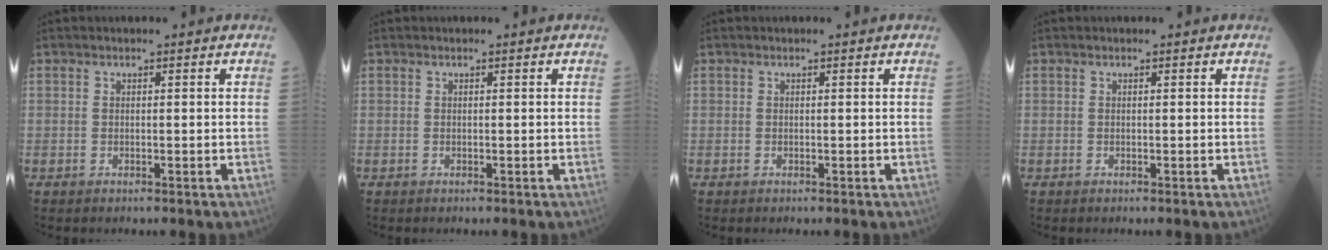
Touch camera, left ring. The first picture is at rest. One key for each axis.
{"total": 0.0}
{"total": 0.0}
{"total": 0.0}